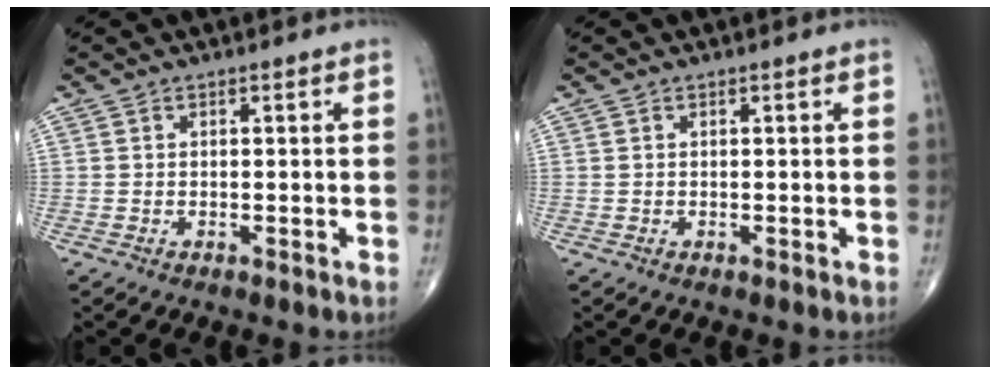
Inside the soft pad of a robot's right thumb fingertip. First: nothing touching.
{"total": 0.0}